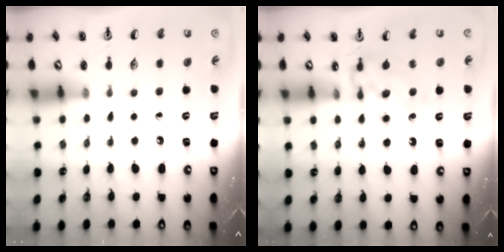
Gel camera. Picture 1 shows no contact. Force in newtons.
{"total": 7.7, "press": 7.6, "slide": 0.8}